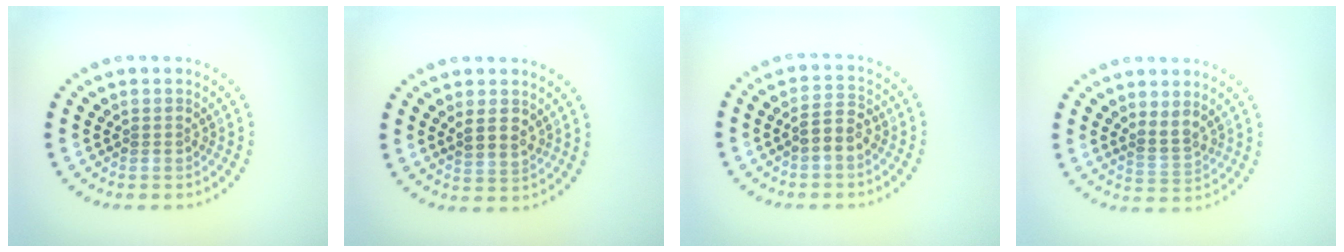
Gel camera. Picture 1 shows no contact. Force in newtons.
{"total": 1.8, "press": 1.7, "slide": 0.6}
{"total": 2.4, "press": 2.3, "slide": 0.7}
{"total": 1.9, "press": 1.6, "slide": 1.0}